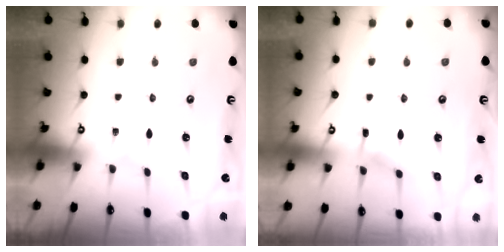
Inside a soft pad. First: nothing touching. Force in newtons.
{"total": 5.0, "press": 5.0, "slide": 0.4}